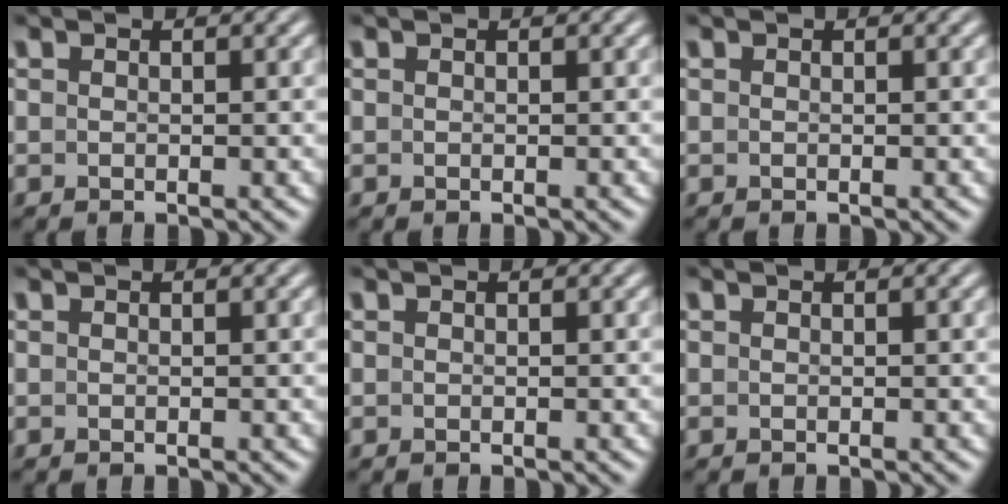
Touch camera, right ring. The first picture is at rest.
{"total": 0.0}
{"total": 0.0}
{"total": 0.0}
{"total": 0.0}
{"total": 0.0}